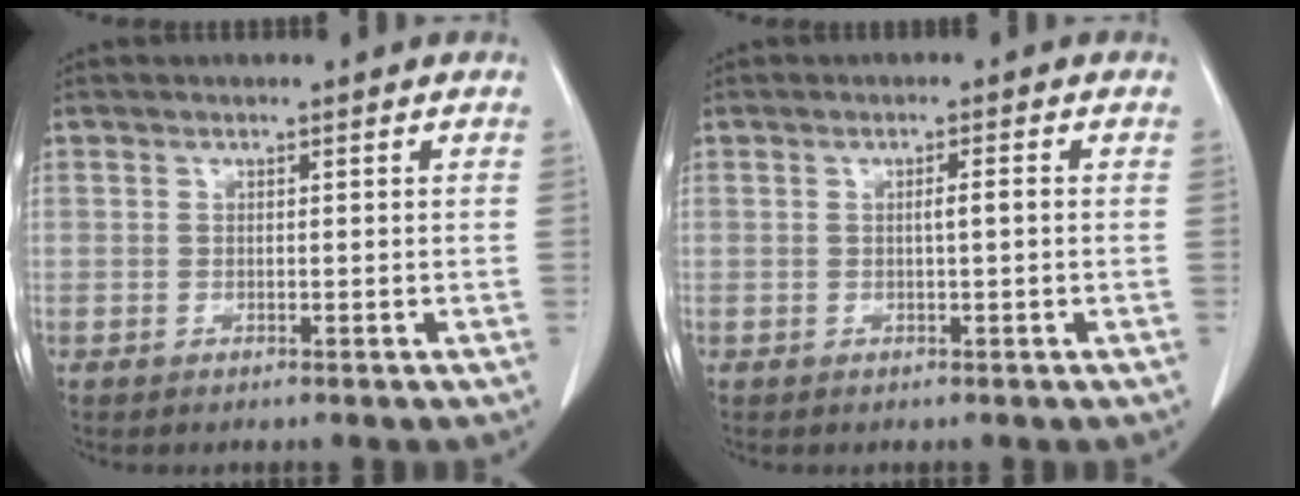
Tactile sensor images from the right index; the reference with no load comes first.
{"total": 1.4, "force": [-0.1, 0.0, 1.4], "torque": [-0.026, 0.003, 0.000]}